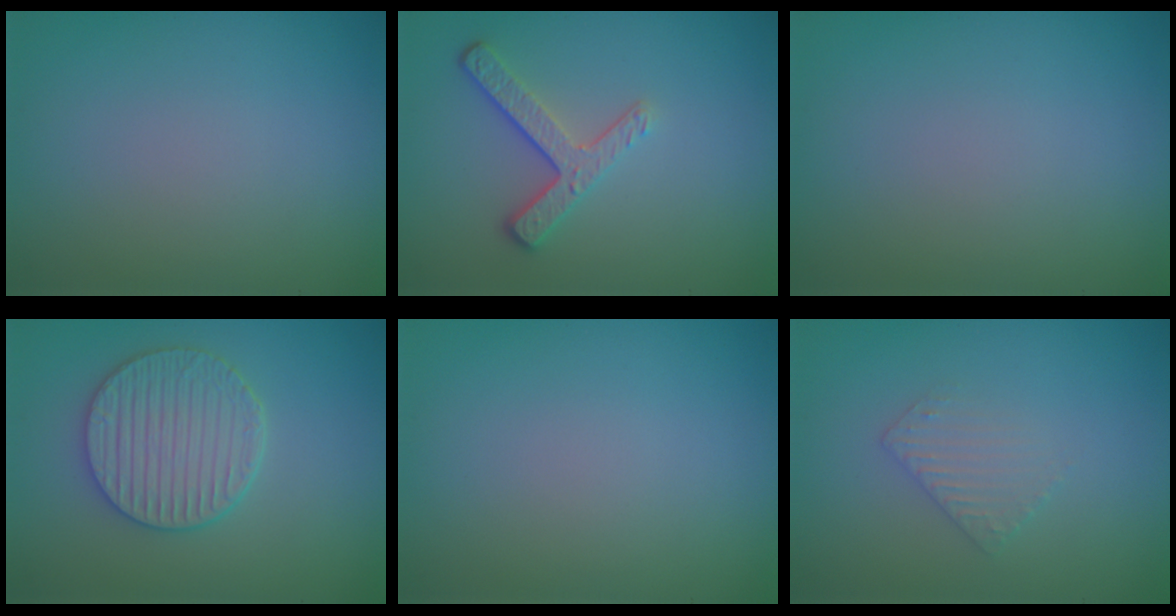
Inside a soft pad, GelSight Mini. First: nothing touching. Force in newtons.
{"total": 3.4, "press": 2.7, "slide": 2.2}
{"total": 0.0}
{"total": 4.6, "press": 4.0, "slide": 2.2}
{"total": 0.0}
{"total": 1.6, "press": 1.6, "slide": 0.4}